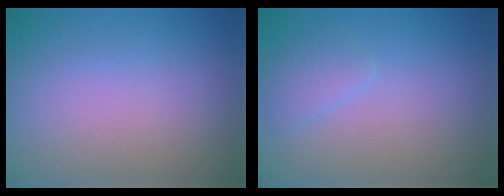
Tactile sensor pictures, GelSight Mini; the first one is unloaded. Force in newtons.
{"total": 1.3, "press": 1.3, "slide": 0.1}